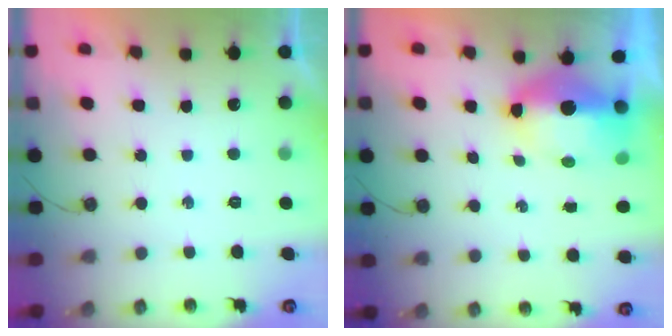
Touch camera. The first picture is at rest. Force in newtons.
{"total": 13.4, "press": 10.3, "slide": 8.6}